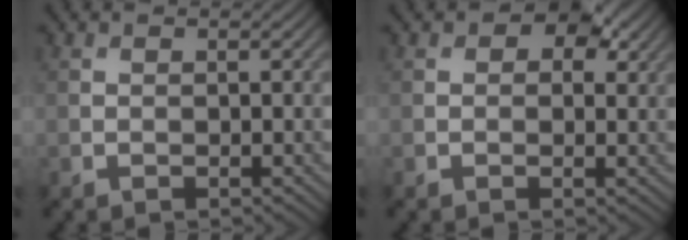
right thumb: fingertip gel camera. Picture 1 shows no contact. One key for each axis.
{"total": 4.3, "fx": 2.0, "fy": 2.6, "fz": 2.8, "tx": -0.030, "ty": -0.003, "tz": 0.022}